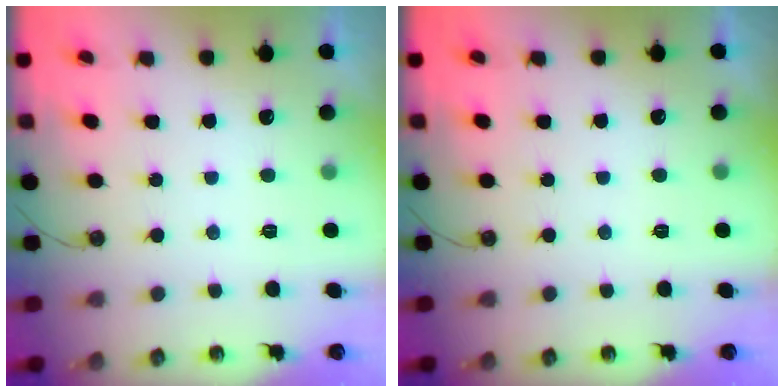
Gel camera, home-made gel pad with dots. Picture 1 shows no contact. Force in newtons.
{"total": 0.0}